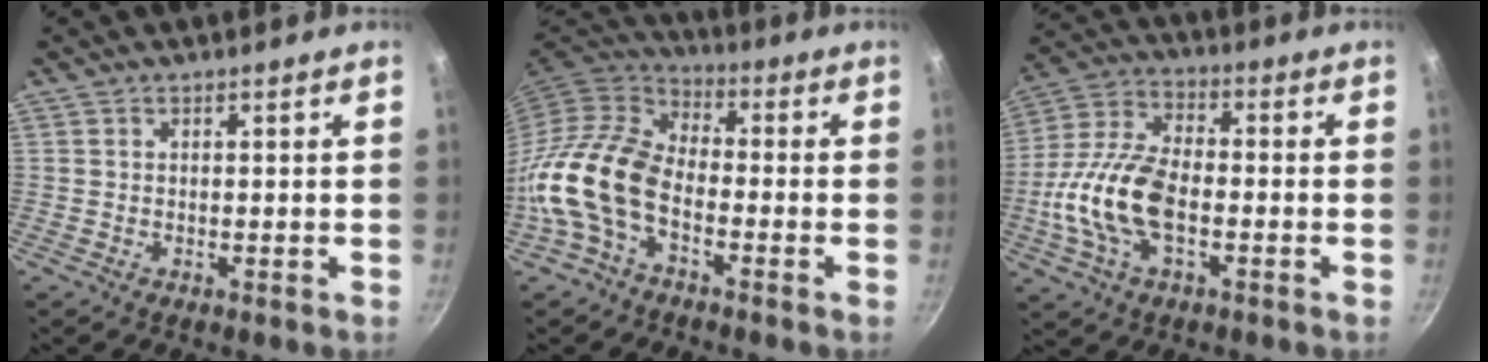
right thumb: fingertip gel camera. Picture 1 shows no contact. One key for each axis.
{"total": 13.2, "fx": -4.8, "fy": 8.1, "fz": 9.3, "tx": -0.166, "ty": 0.047, "tz": -0.112}
{"total": 15.8, "fx": -3.3, "fy": 8.5, "fz": 12.9, "tx": -0.249, "ty": 0.033, "tz": -0.078}